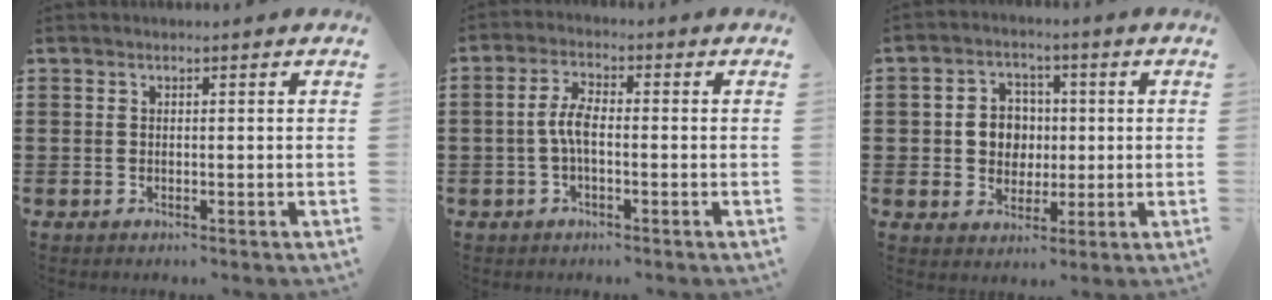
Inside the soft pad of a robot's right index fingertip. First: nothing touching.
{"total": 4.3, "force": [-0.8, 1.5, 4.0], "torque": [-0.094, -0.001, -0.021]}
{"total": 5.6, "force": [0.1, 5.1, 2.2], "torque": [-0.053, 0.014, -0.001]}